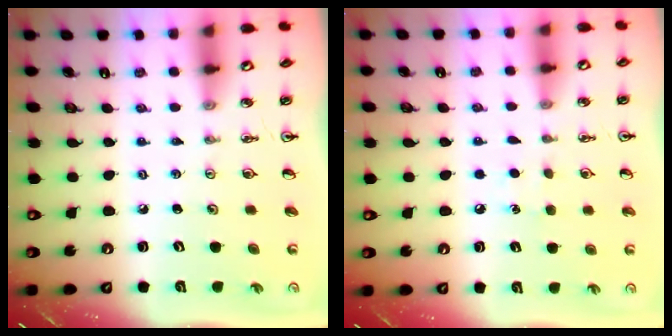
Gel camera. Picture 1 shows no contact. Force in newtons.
{"total": 5.8, "press": 5.8, "slide": 0.7}